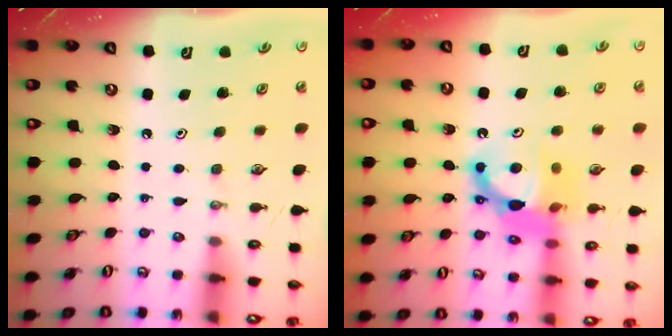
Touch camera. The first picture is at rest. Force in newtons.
{"total": 13.6, "press": 13.6, "slide": 1.1}